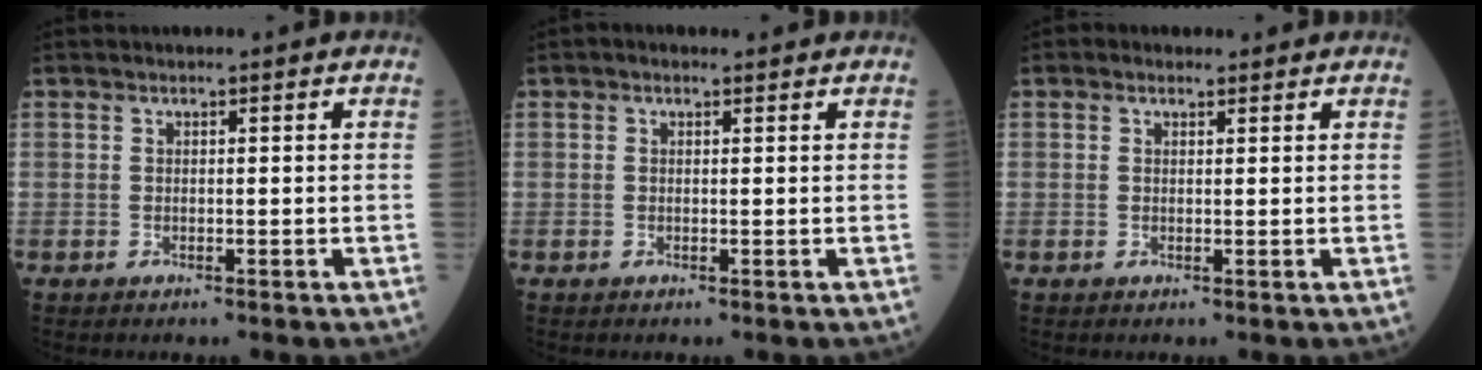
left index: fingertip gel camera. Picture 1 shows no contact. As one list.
[{"total": 0.6, "force": [-0.1, 0.6, 0.2], "torque": [-0.003, 0.004, -0.010]}, {"total": 0.9, "force": [0.2, 0.8, 0.3], "torque": [-0.010, 0.007, -0.003]}]